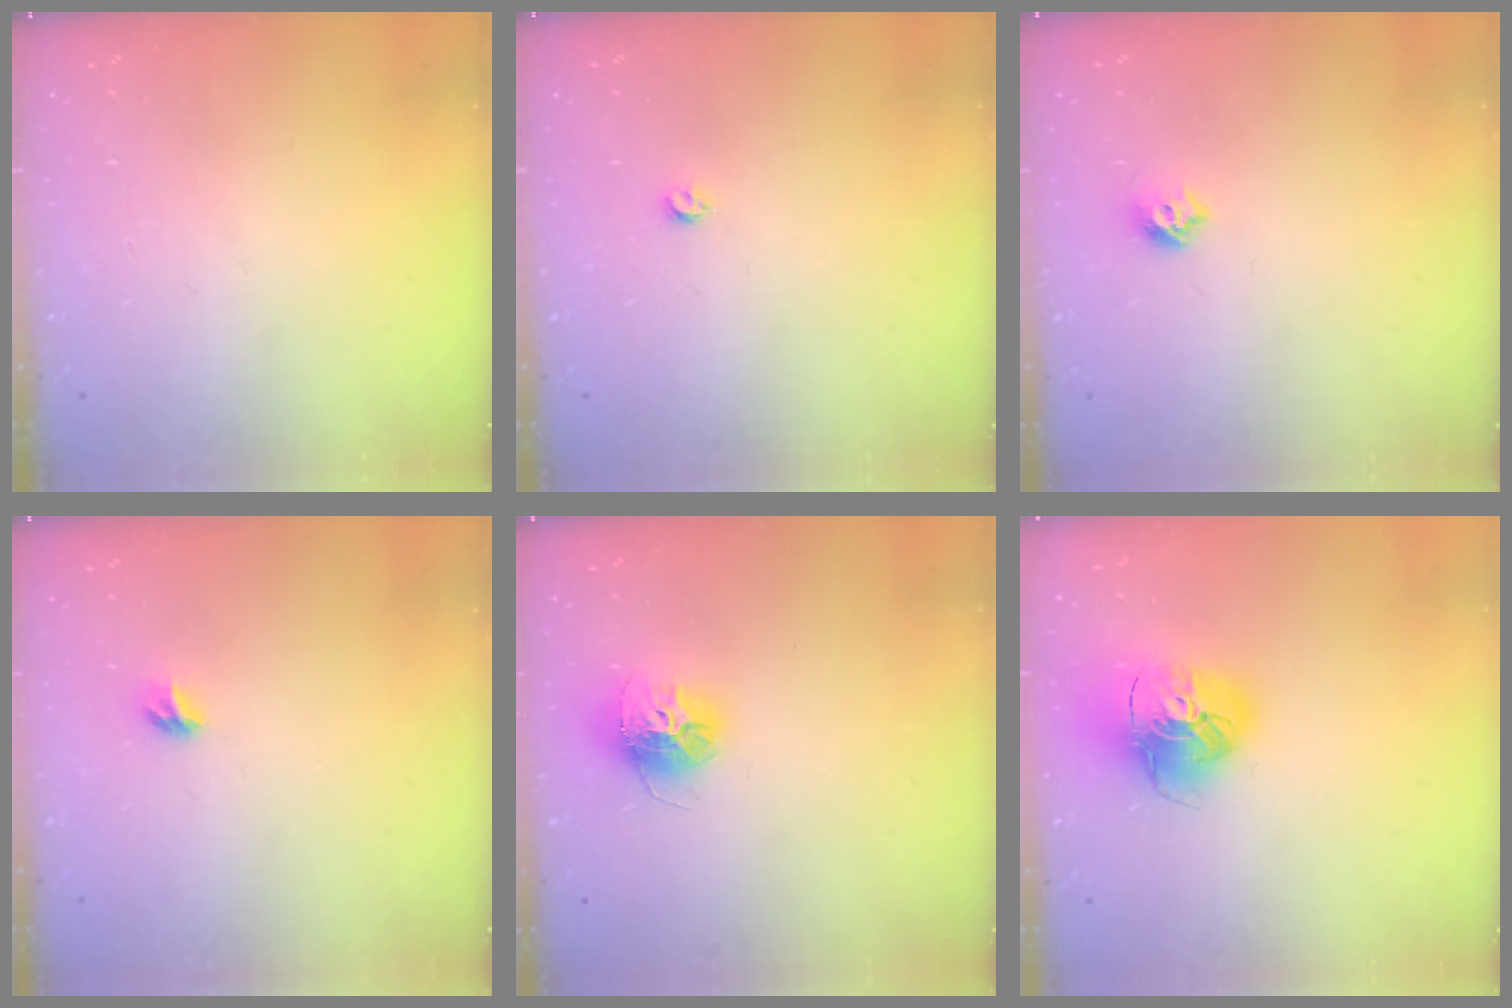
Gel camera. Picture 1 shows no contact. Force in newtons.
{"total": 2.9, "press": 2.8, "slide": 0.5}
{"total": 6.0, "press": 5.9, "slide": 0.9}
{"total": 5.4, "press": 5.4, "slide": 0.5}
{"total": 12.1, "press": 12.0, "slide": 1.0}
{"total": 14.4, "press": 14.3, "slide": 1.8}